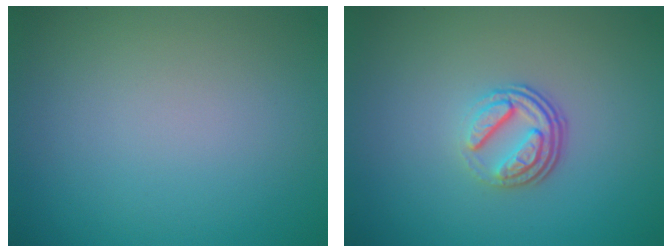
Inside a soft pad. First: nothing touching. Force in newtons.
{"total": 3.7, "press": 2.5, "slide": 2.7}